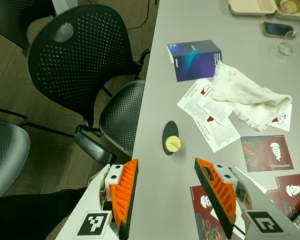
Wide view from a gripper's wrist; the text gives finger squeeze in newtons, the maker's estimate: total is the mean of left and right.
{"total": 0.0}